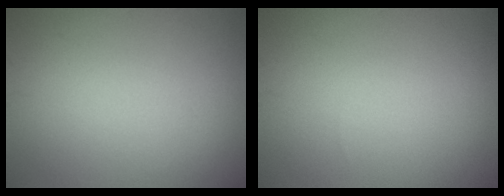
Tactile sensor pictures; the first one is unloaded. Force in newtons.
{"total": 0.0}